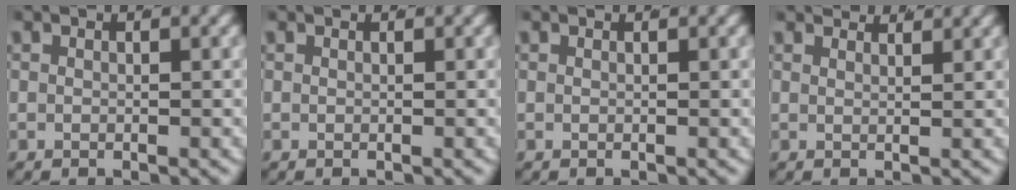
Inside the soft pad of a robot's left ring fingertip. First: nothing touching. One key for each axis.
{"total": 0.0}
{"total": 0.0}
{"total": 2.7, "fx": 2.6, "fy": -0.3, "fz": 0.5, "tx": 0.000, "ty": -0.002, "tz": 0.043}